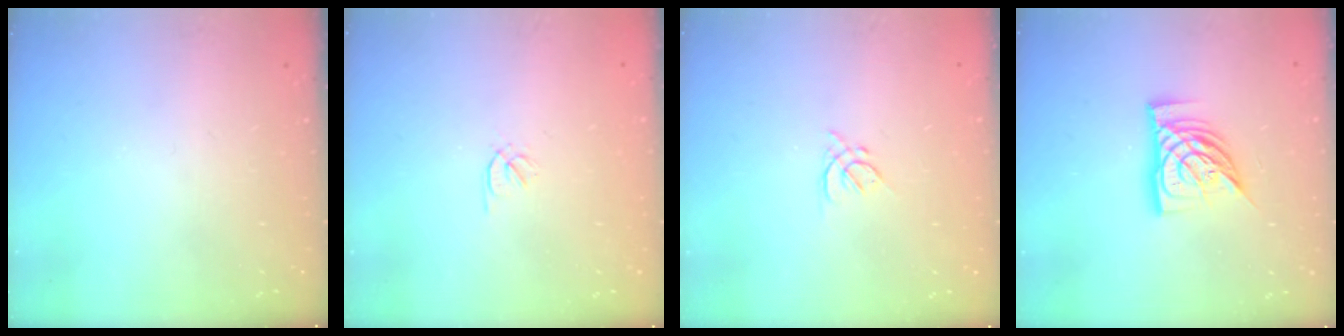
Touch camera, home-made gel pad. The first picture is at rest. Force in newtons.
{"total": 0.5, "press": 0.4, "slide": 0.4}
{"total": 1.3, "press": 1.2, "slide": 0.5}
{"total": 12.5, "press": 12.4, "slide": 1.4}